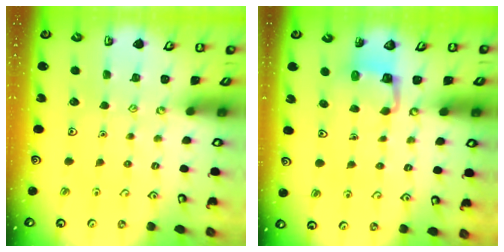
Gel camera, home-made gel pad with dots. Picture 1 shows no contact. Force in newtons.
{"total": 3.9, "press": 3.9, "slide": 0.1}